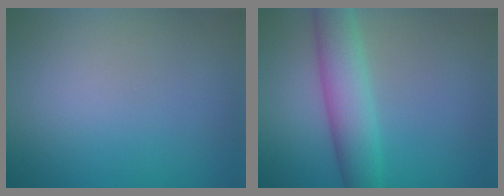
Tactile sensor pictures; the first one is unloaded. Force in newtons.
{"total": 5.3, "press": 5.3, "slide": 0.0}